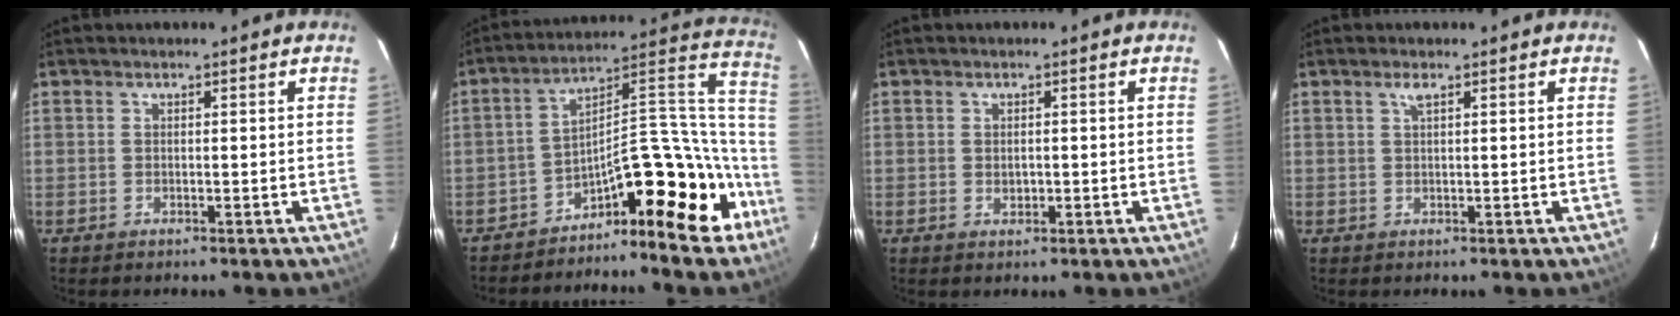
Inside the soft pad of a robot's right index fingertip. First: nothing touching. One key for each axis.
{"total": 17.0, "fx": -13.6, "fy": 5.8, "fz": 8.3, "tx": -0.083, "ty": 0.081, "tz": -0.212}
{"total": 1.5, "fx": -0.2, "fy": 1.2, "fz": 0.9, "tx": -0.013, "ty": 0.001, "tz": -0.003}
{"total": 1.1, "fx": 0.6, "fy": 0.1, "fz": 0.9, "tx": -0.020, "ty": 0.005, "tz": 0.012}